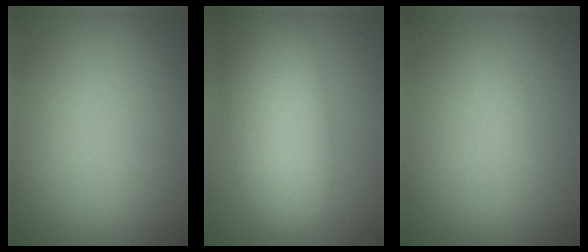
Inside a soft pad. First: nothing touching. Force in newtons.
{"total": 8.4, "press": 8.4, "slide": 0.2}
{"total": 0.7, "press": 0.7, "slide": 0.0}